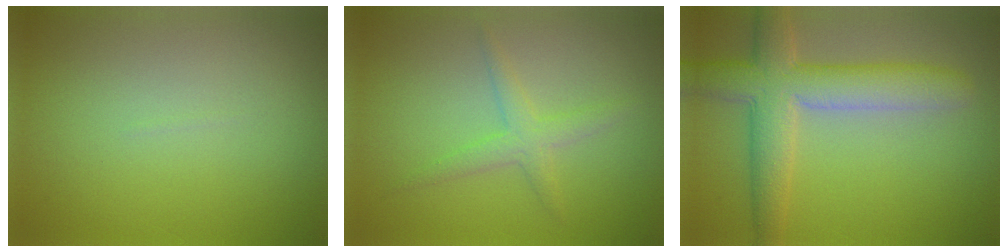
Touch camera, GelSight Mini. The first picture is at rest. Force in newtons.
{"total": 2.1, "press": 2.1, "slide": 0.1}
{"total": 6.4, "press": 6.4, "slide": 0.3}